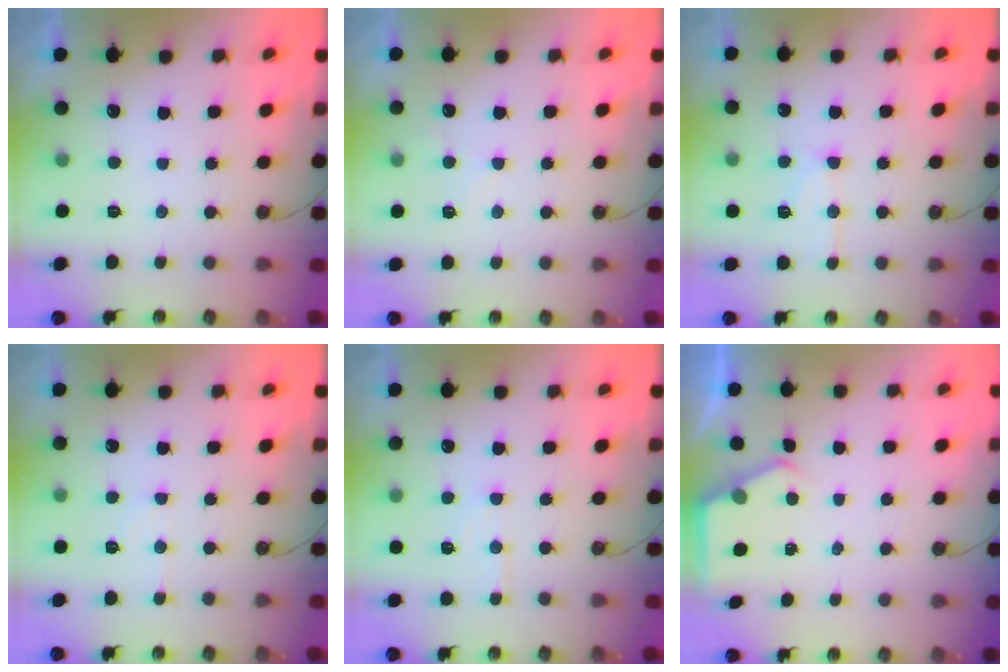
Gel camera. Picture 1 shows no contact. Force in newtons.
{"total": 4.8, "press": 4.8, "slide": 0.5}
{"total": 10.9, "press": 10.8, "slide": 0.9}
{"total": 5.5, "press": 5.5, "slide": 0.7}
{"total": 5.7, "press": 5.7, "slide": 0.3}
{"total": 2.7, "press": 2.7, "slide": 0.5}